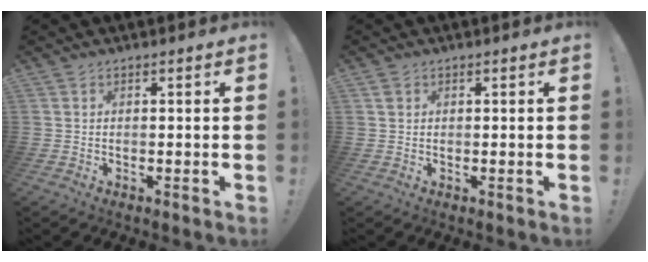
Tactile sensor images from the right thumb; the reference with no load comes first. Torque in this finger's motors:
{"motor_torque": [-0.02, -0.02, -0.04, 0.14, 0.00]}